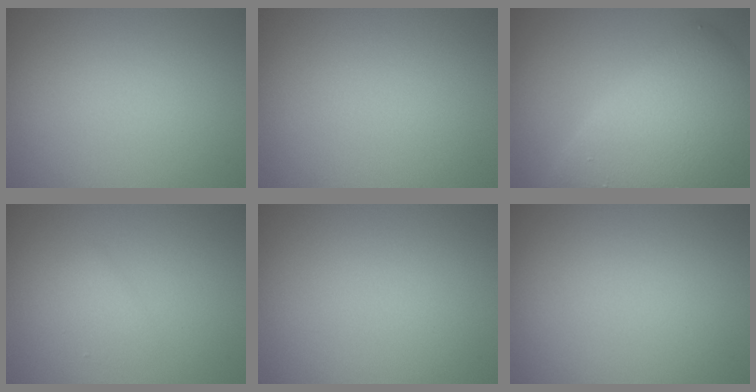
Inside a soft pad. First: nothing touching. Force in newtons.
{"total": 0.0}
{"total": 9.8, "press": 9.8, "slide": 0.3}
{"total": 1.4, "press": 1.4, "slide": 0.0}
{"total": 0.0}
{"total": 0.0}